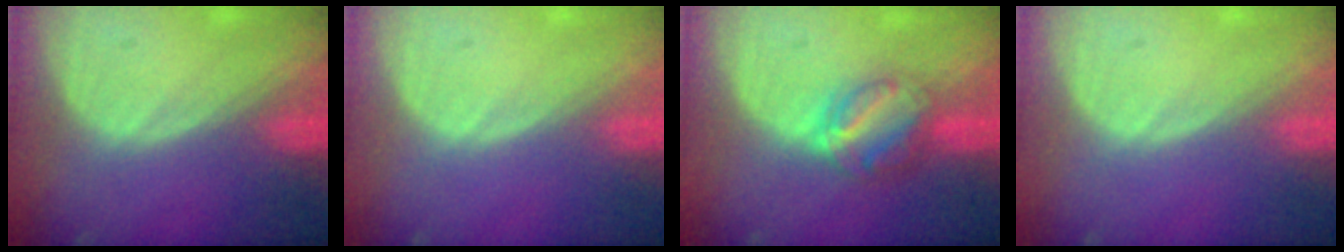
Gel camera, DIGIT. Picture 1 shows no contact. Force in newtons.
{"total": 0.0}
{"total": 6.5, "press": 5.5, "slide": 3.4}
{"total": 0.0}